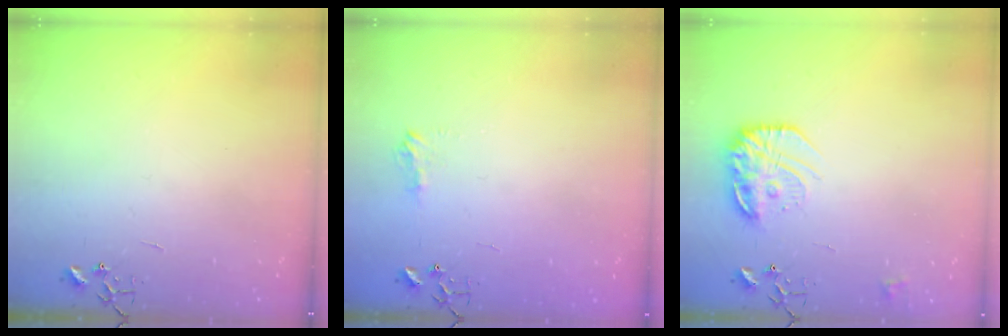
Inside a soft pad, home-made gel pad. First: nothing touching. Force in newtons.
{"total": 8.4, "press": 8.4, "slide": 0.8}
{"total": 15.4, "press": 15.3, "slide": 1.0}